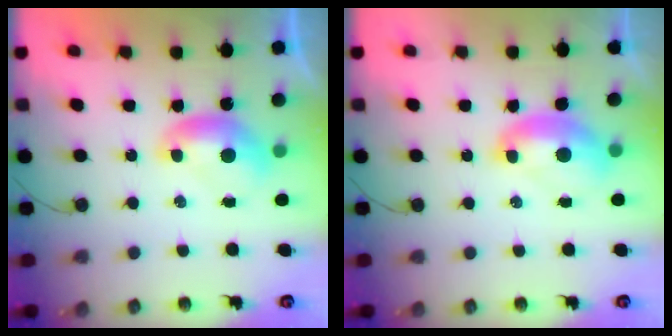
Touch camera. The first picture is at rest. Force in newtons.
{"total": 2.0, "press": 1.9, "slide": 0.7}